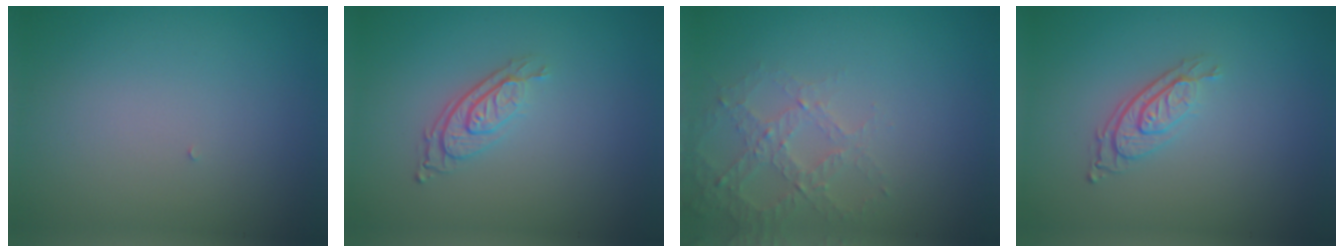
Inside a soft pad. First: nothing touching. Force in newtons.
{"total": 2.9, "press": 2.1, "slide": 2.1}
{"total": 2.8, "press": 2.7, "slide": 0.8}
{"total": 2.9, "press": 2.1, "slide": 2.1}